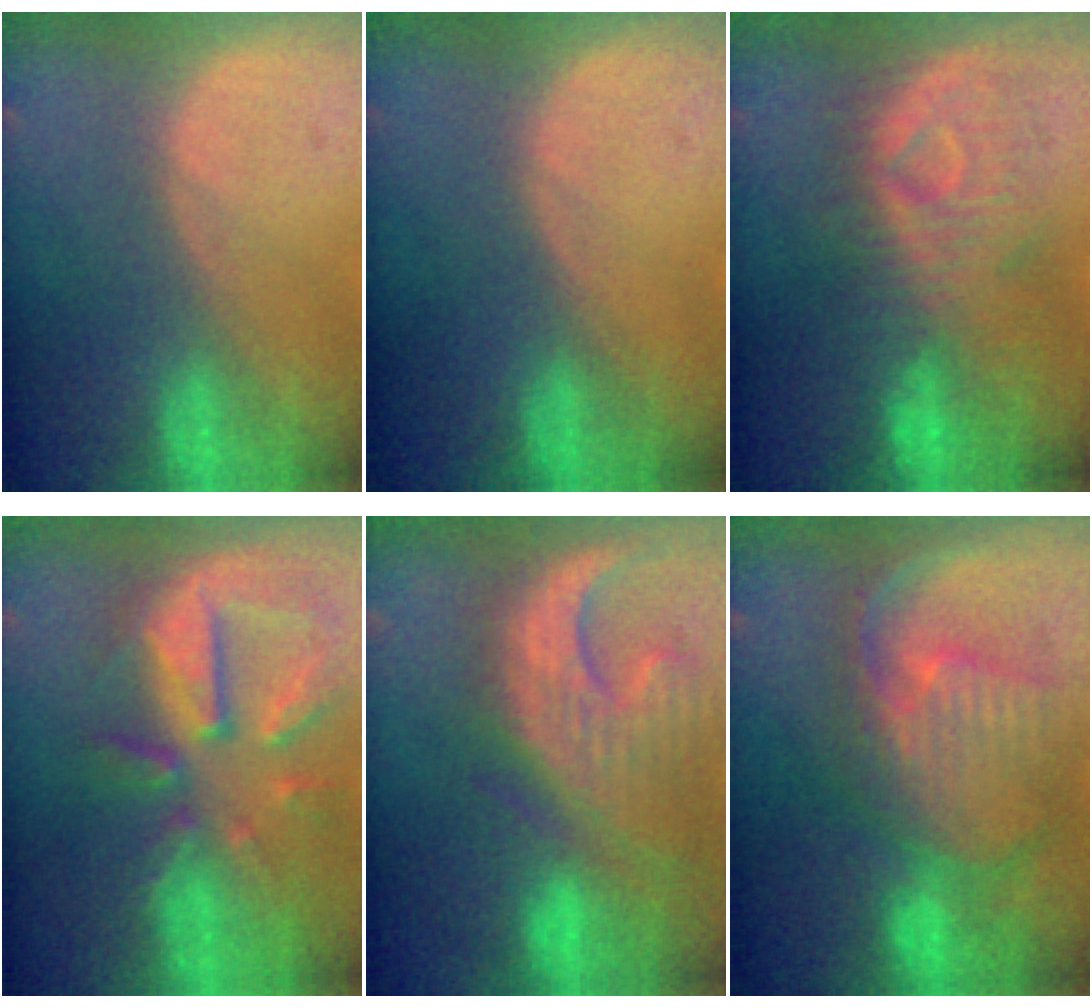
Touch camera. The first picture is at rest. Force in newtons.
{"total": 0.0}
{"total": 8.8, "press": 8.7, "slide": 1.6}
{"total": 10.7, "press": 9.5, "slide": 5.0}
{"total": 12.8, "press": 11.1, "slide": 6.2}
{"total": 10.9, "press": 9.6, "slide": 5.3}